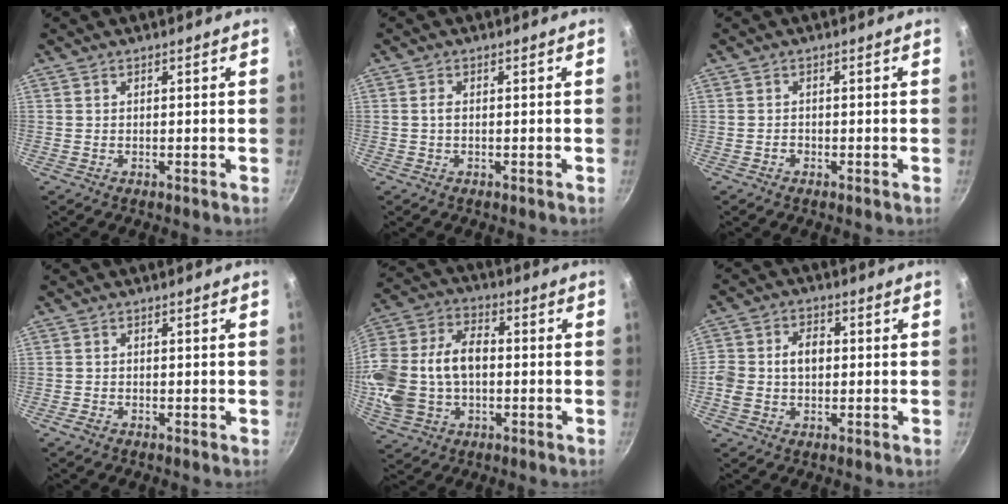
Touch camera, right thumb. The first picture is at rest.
{"total": 1.2, "force": [0.0, 0.7, 1.0], "torque": [-0.019, 0.003, -0.002]}
{"total": 0.9, "force": [-0.6, 0.6, 0.2], "torque": [-0.006, 0.007, -0.011]}
{"total": 1.4, "force": [-0.9, 0.8, 0.7], "torque": [-0.017, 0.006, -0.018]}
{"total": 19.7, "force": [-1.0, 13.5, 14.3], "torque": [-0.301, 0.044, -0.016]}
{"total": 7.6, "force": [-0.3, 5.6, 5.1], "torque": [-0.080, 0.020, -0.015]}